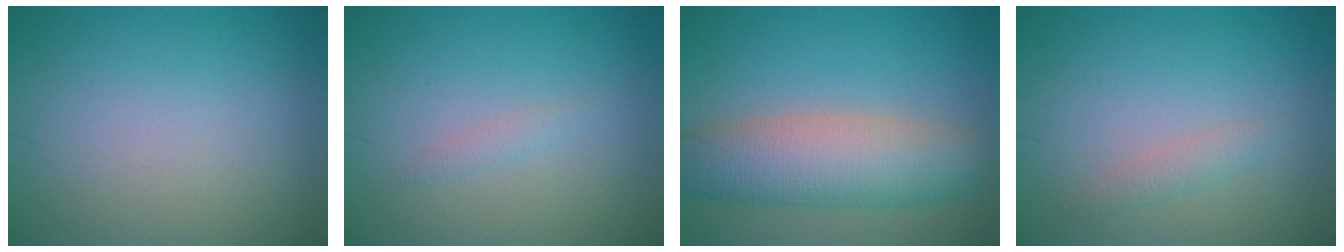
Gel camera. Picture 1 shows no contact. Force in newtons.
{"total": 0.8, "press": 0.8, "slide": 0.0}
{"total": 7.1, "press": 7.1, "slide": 0.5}
{"total": 1.2, "press": 1.2, "slide": 0.0}